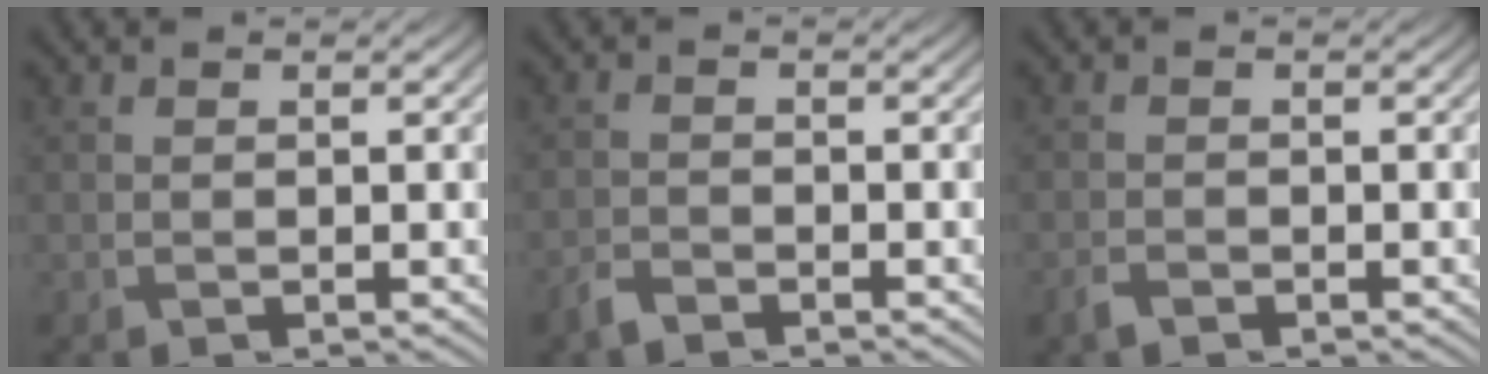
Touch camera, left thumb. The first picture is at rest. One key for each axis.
{"total": 1.7, "fx": -1.5, "fy": 0.5, "fz": 0.7, "tx": -0.018, "ty": 0.002, "tz": -0.038}
{"total": 1.2, "fx": -0.9, "fy": 0.5, "fz": 0.6, "tx": -0.014, "ty": 0.001, "tz": -0.023}